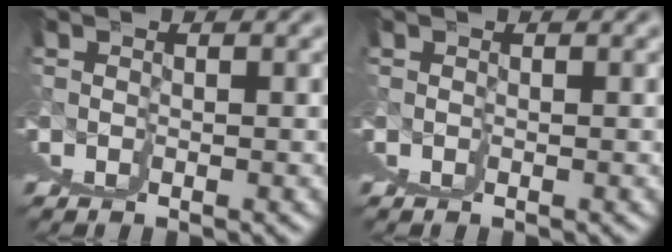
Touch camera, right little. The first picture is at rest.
{"total": 0.0}